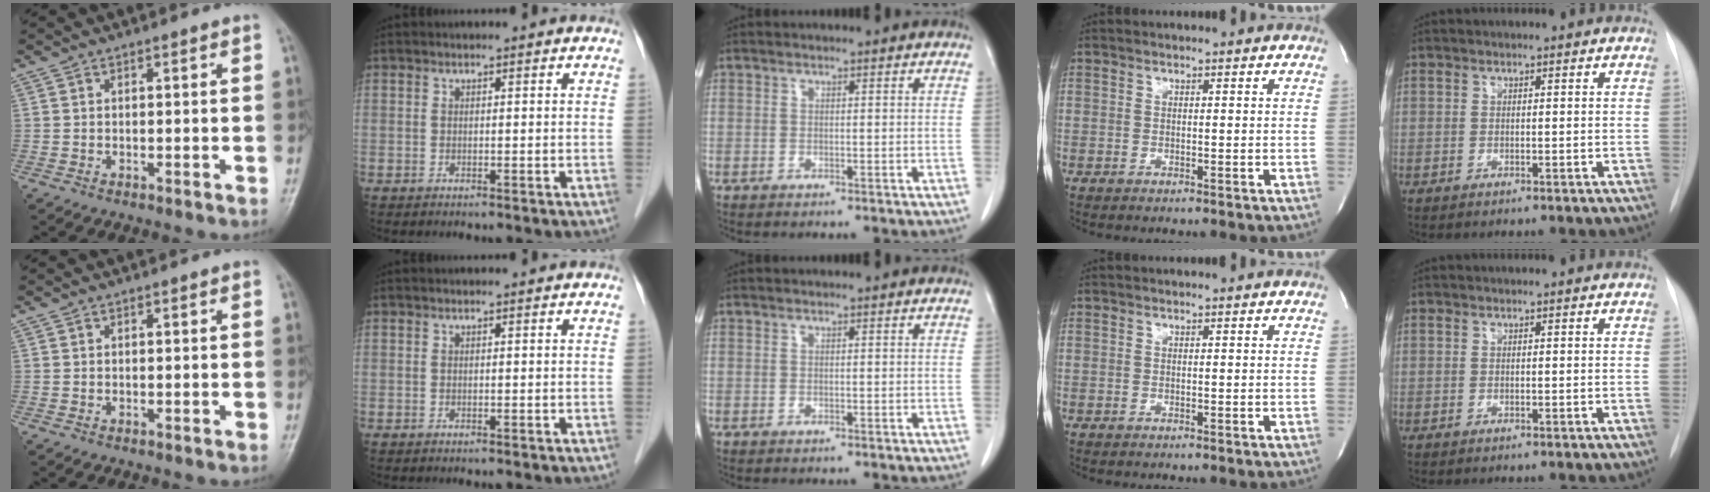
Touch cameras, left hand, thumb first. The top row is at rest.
{}